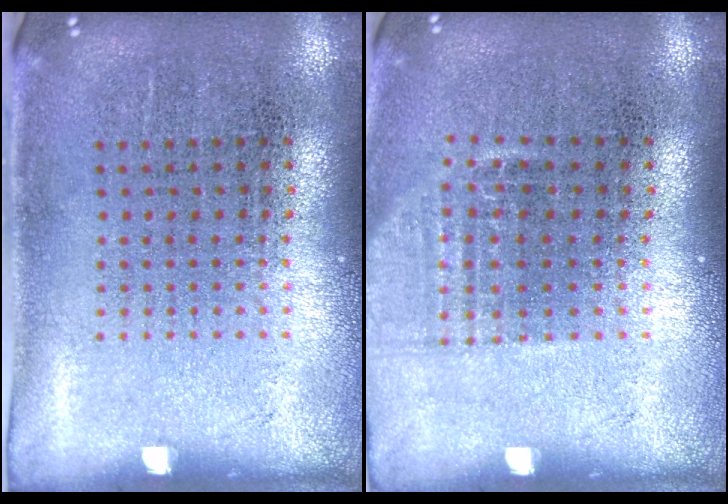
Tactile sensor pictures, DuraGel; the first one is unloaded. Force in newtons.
{"total": 0.9, "press": 0.8, "slide": 0.4}